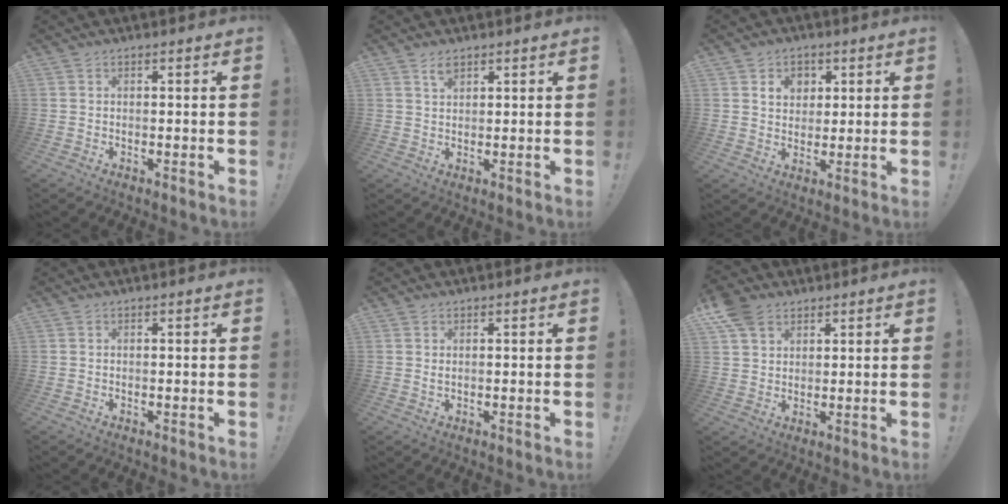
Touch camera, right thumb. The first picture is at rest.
{"total": 2.2, "force": [1.6, 0.9, 1.3], "torque": [-0.009, -0.009, 0.026]}
{"total": 6.4, "force": [2.7, 5.4, 2.1], "torque": [-0.022, -0.013, 0.048]}
{"total": 0.0}
{"total": 0.8, "force": [0.5, 0.2, 0.6], "torque": [-0.008, -0.002, 0.008]}
{"total": 8.0, "force": [5.2, 5.3, 3.2], "torque": [-0.060, -0.020, 0.105]}